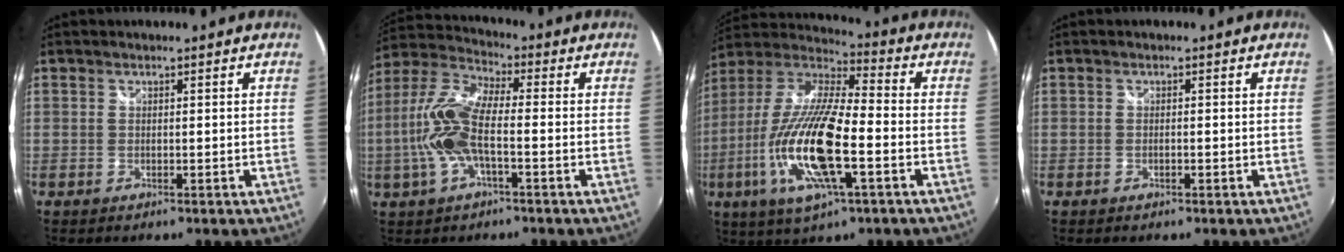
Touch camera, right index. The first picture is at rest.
{"total": 12.6, "force": [-2.5, 4.0, 11.7], "torque": [-0.253, 0.005, -0.053]}
{"total": 20.9, "force": [-6.2, 5.5, 19.2], "torque": [-0.388, -0.025, -0.125]}
{"total": 0.7, "force": [-0.5, 0.2, 0.5], "torque": [-0.011, 0.001, -0.009]}